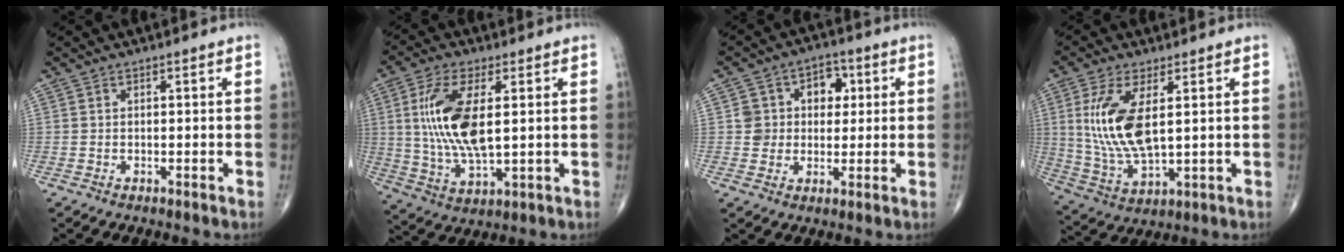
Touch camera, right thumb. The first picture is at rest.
{"total": 14.1, "force": [2.3, 5.7, 12.7], "torque": [-0.265, -0.015, 0.051]}
{"total": 8.1, "force": [1.6, 7.1, 3.5], "torque": [-0.002, 0.011, 0.022]}
{"total": 13.2, "force": [2.7, 5.5, 11.6], "torque": [-0.250, -0.017, 0.065]}